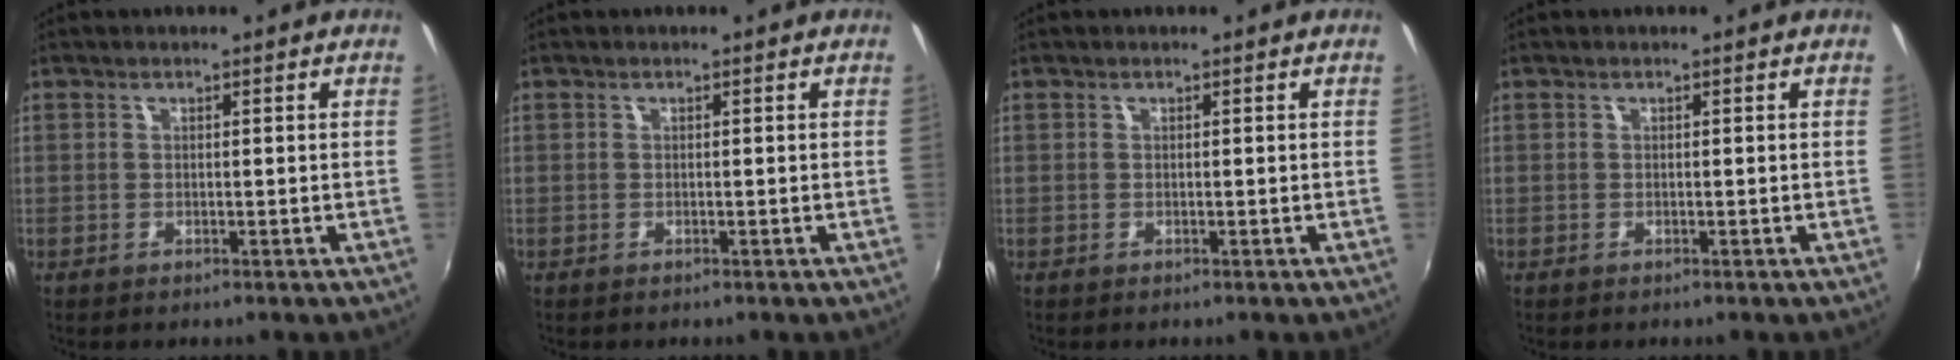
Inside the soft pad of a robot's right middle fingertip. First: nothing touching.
{"total": 0.0}
{"total": 0.0}
{"total": 0.0}